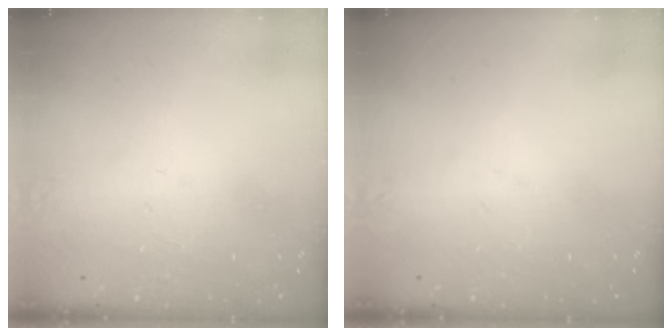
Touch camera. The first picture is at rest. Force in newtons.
{"total": 0.0}